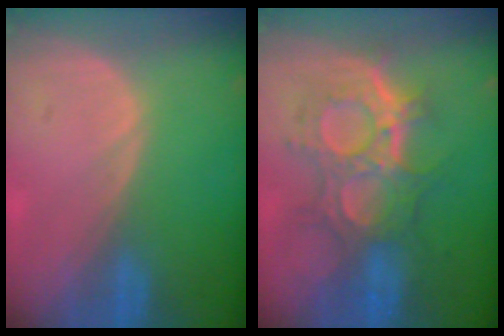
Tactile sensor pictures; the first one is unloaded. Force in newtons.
{"total": 9.9, "press": 9.6, "slide": 2.6}